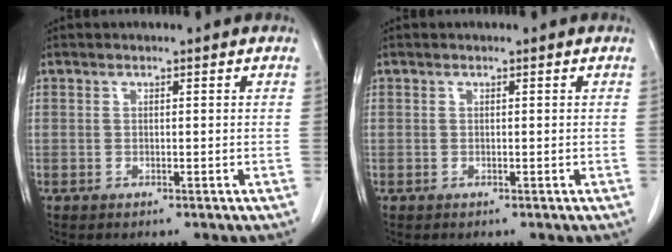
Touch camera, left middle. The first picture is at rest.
{"total": 0.0}